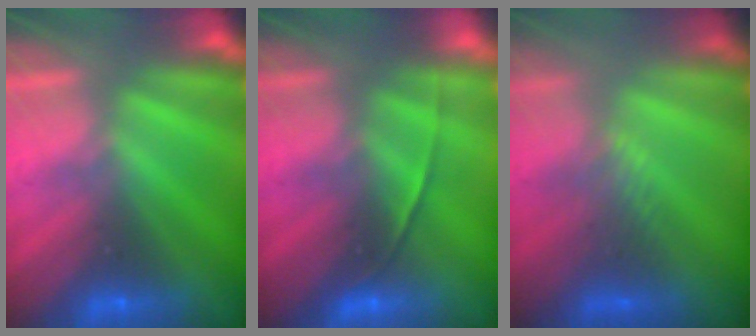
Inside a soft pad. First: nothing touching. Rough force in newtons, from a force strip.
{"total": 1.8}
{"total": 3.3}